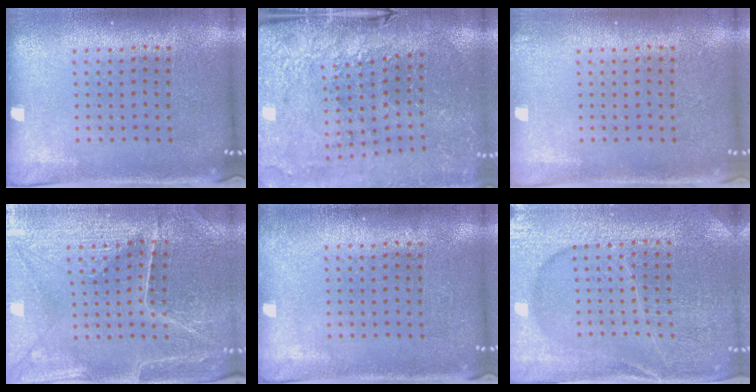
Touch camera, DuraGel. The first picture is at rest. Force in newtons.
{"total": 3.3, "press": 3.0, "slide": 1.3}
{"total": 0.6, "press": 0.6, "slide": 0.0}
{"total": 2.9, "press": 2.9, "slide": 0.2}
{"total": 0.7, "press": 0.7, "slide": 0.1}
{"total": 4.1, "press": 3.9, "slide": 1.3}